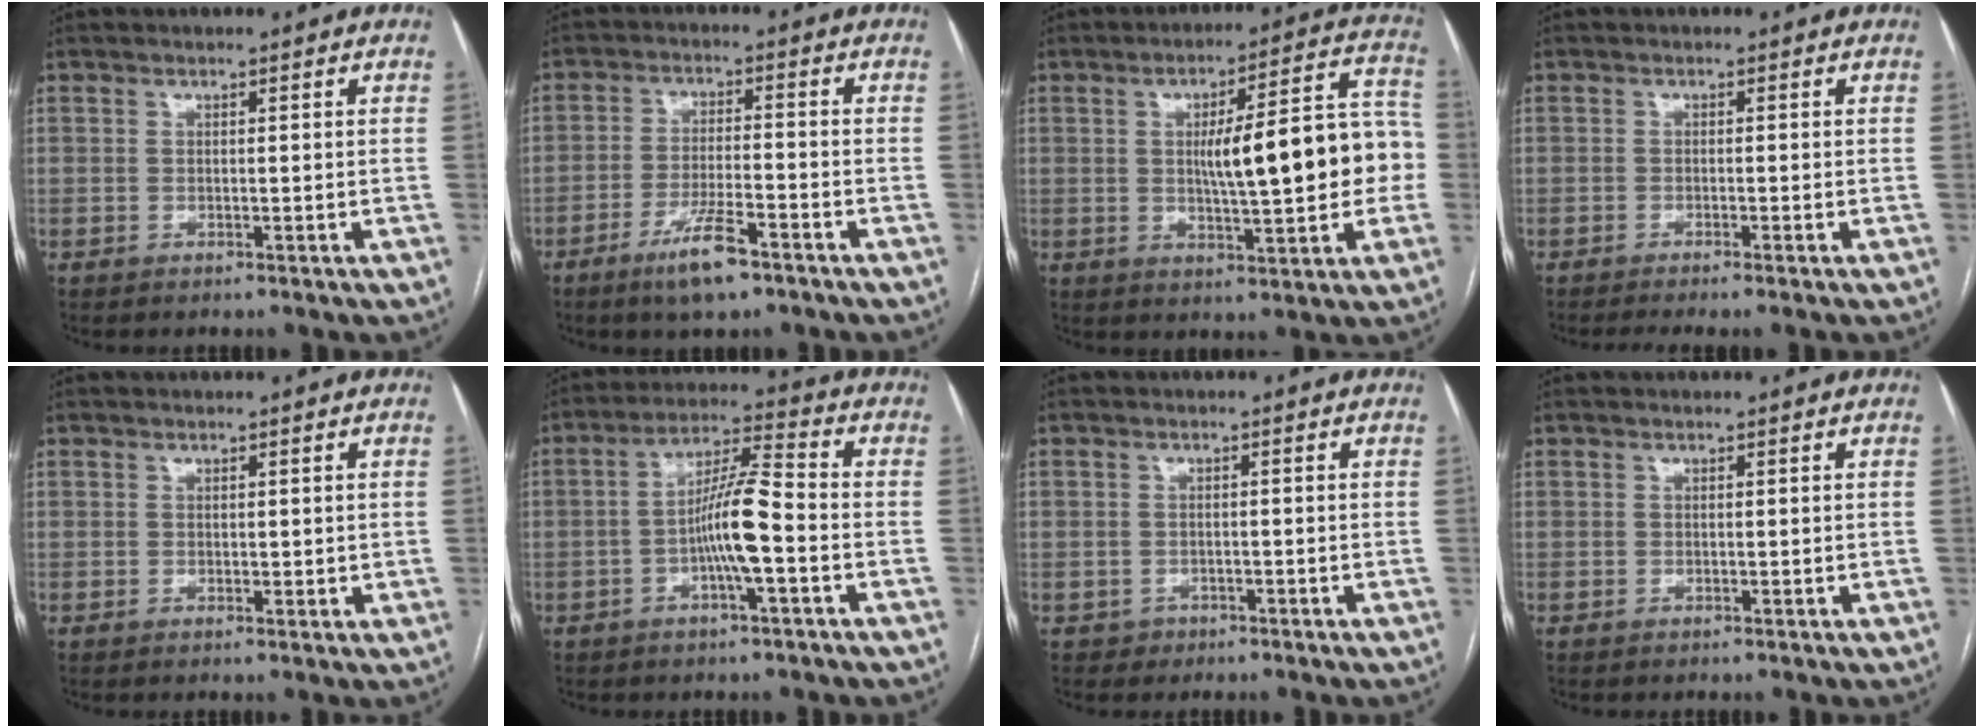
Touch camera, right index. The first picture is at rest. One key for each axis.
{"total": 7.6, "fx": -4.9, "fy": 1.2, "fz": 5.6, "tx": -0.108, "ty": -0.010, "tz": -0.085}
{"total": 15.8, "fx": -0.3, "fy": 3.4, "fz": 15.5, "tx": -0.208, "ty": 0.036, "tz": 0.002}
{"total": 3.2, "fx": -2.5, "fy": -0.5, "fz": 1.9, "tx": -0.025, "ty": -0.004, "tz": -0.040}
{"total": 1.4, "fx": 0.4, "fy": 0.9, "fz": 1.1, "tx": -0.014, "ty": -0.005, "tz": 0.007}
{"total": 9.2, "fx": -2.3, "fy": 0.9, "fz": 8.8, "tx": -0.168, "ty": 0.015, "tz": -0.044}
{"total": 2.0, "fx": -1.1, "fy": 1.7, "fz": -0.1, "tx": 0.007, "ty": 0.010, "tz": -0.017}
{"total": 0.0}